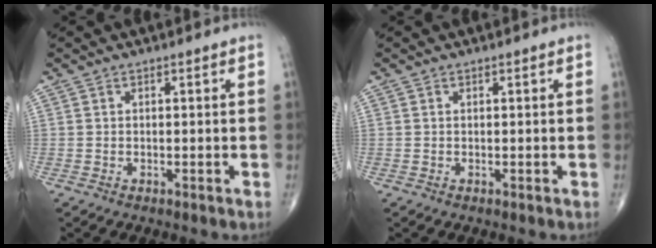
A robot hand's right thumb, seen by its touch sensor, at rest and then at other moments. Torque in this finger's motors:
{"motor_torque": [0.32, 0.27, 0.03, 0.13, 0.01]}